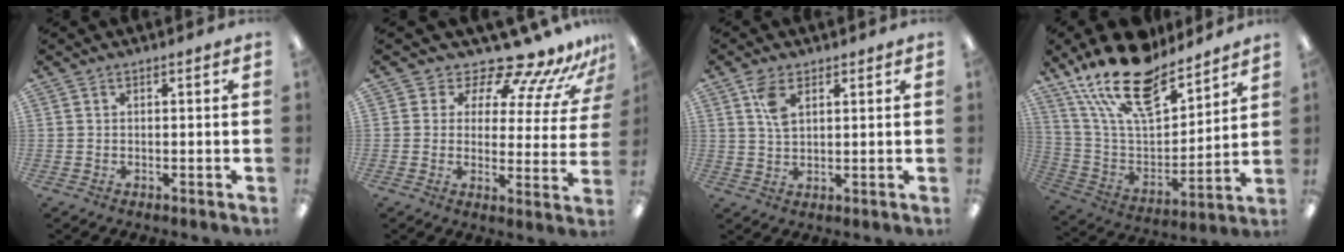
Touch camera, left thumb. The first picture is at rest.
{"total": 11.4, "force": [10.5, 2.7, 3.8], "torque": [-0.072, -0.091, 0.181]}
{"total": 5.2, "force": [2.7, 2.7, 3.5], "torque": [-0.070, 0.002, 0.049]}
{"total": 21.8, "force": [16.3, 8.7, 11.6], "torque": [-0.220, -0.097, 0.290]}